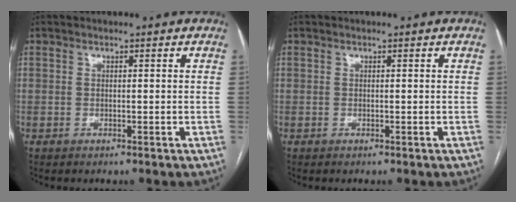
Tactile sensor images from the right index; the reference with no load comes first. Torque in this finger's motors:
{"motor_torque": [-0.11, 0.05, -0.03, 0.00]}